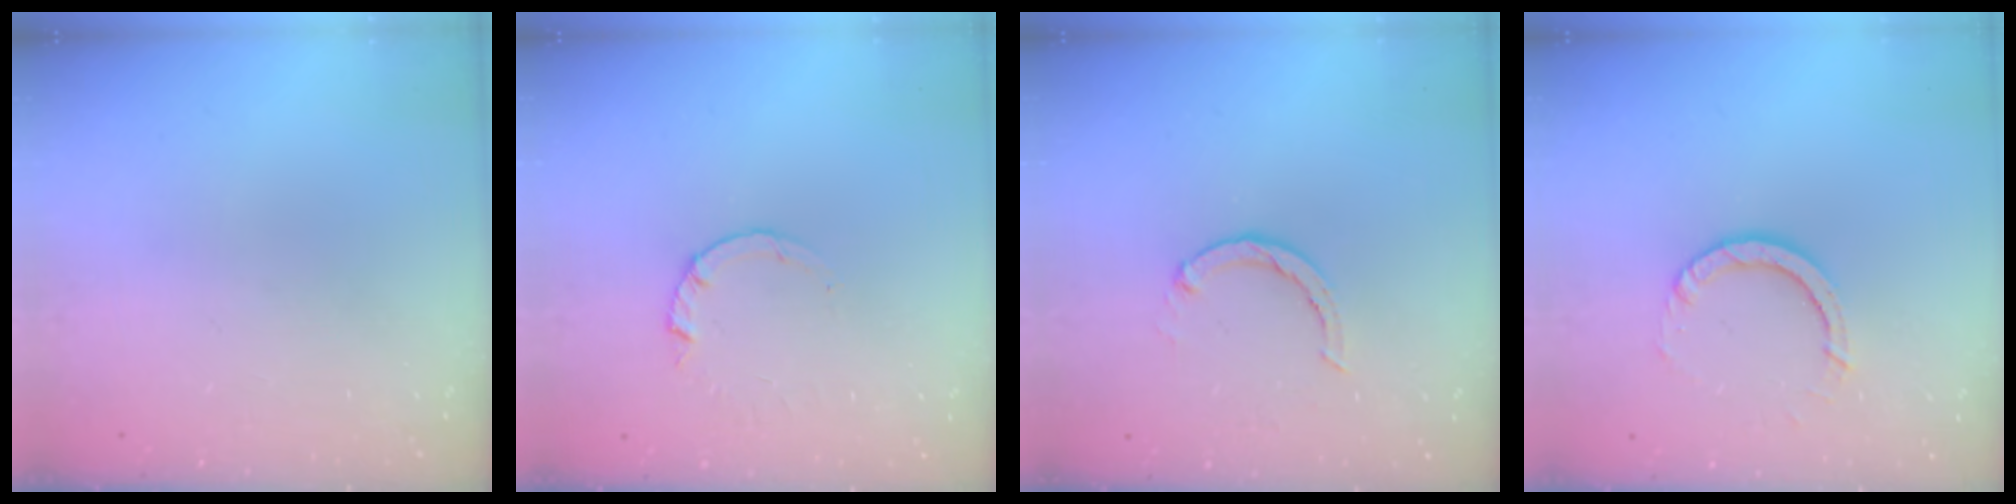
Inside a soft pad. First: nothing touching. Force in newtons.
{"total": 1.0, "press": 0.9, "slide": 0.3}
{"total": 3.0, "press": 3.0, "slide": 0.4}
{"total": 5.6, "press": 5.6, "slide": 0.4}